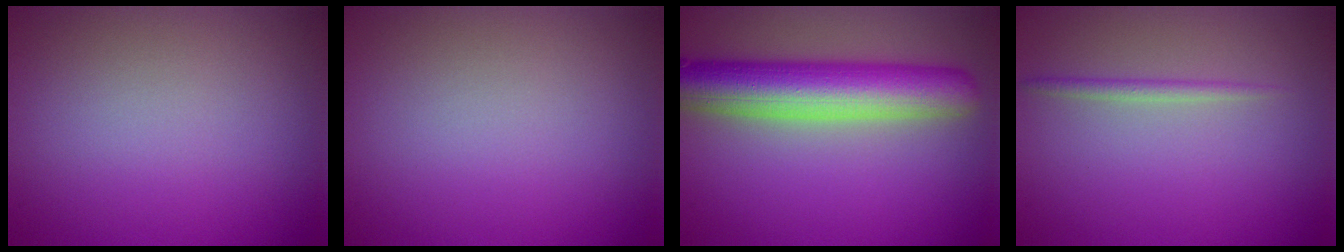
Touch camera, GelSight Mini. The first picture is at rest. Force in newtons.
{"total": 0.0}
{"total": 8.2, "press": 8.2, "slide": 0.4}
{"total": 1.1, "press": 1.1, "slide": 0.0}